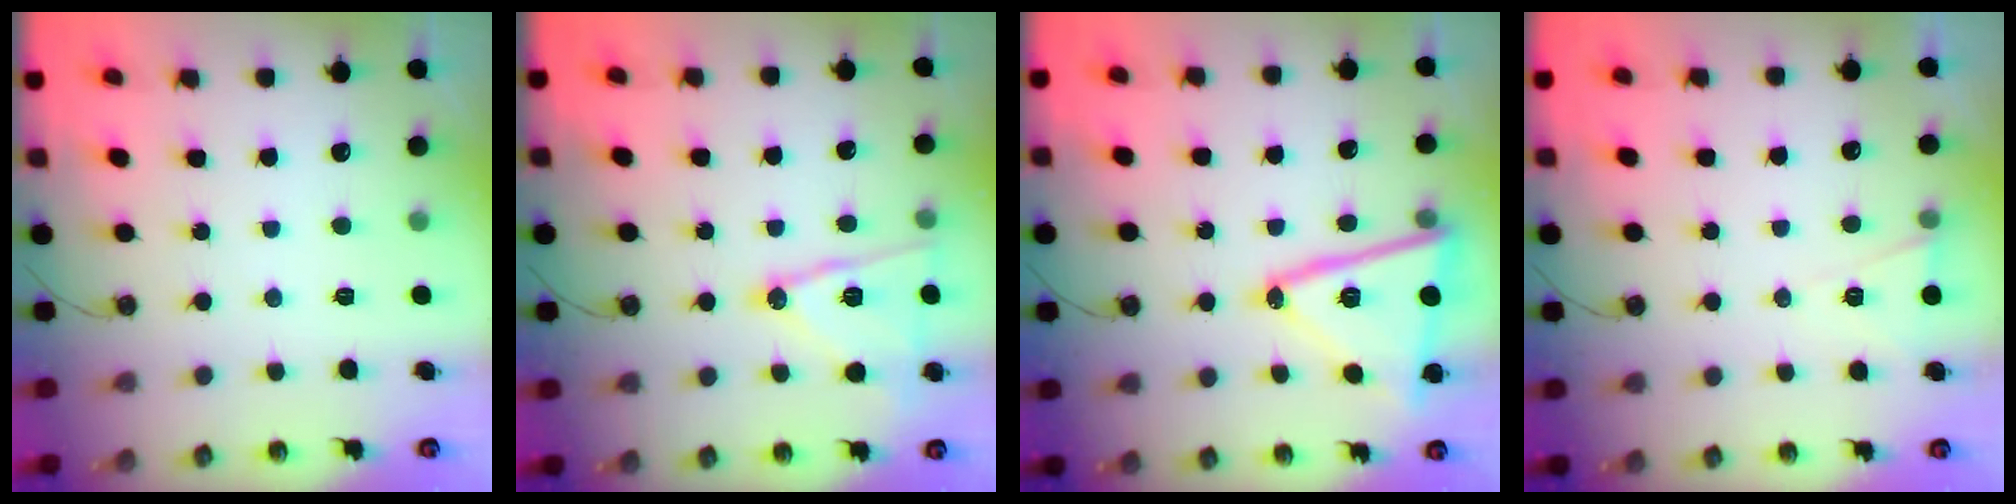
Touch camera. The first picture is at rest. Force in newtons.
{"total": 14.0, "press": 14.0, "slide": 0.8}
{"total": 18.7, "press": 18.6, "slide": 1.3}
{"total": 5.6, "press": 3.5, "slide": 4.4}